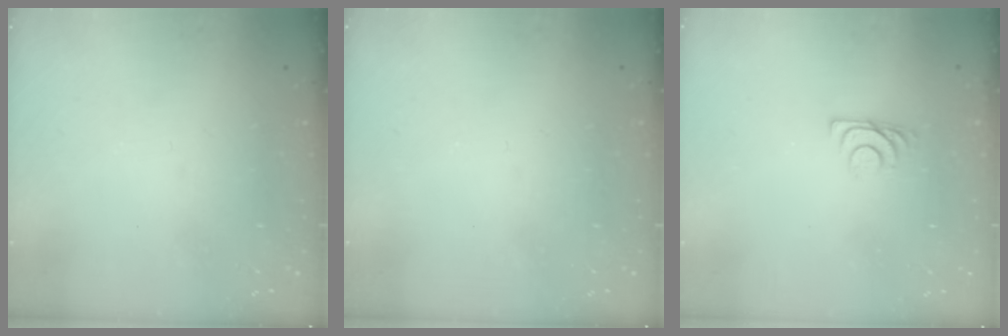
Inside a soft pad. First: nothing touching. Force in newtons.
{"total": 1.8, "press": 1.8, "slide": 0.4}
{"total": 5.4, "press": 5.3, "slide": 0.7}